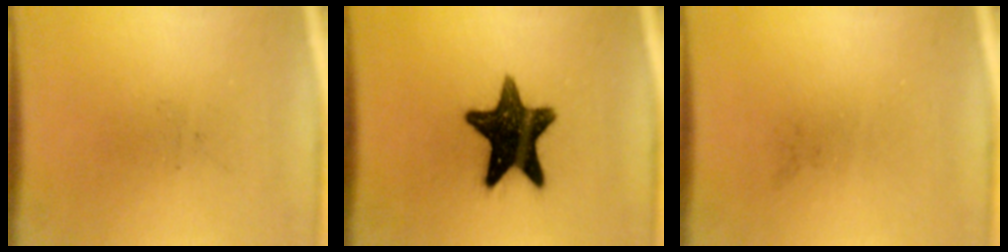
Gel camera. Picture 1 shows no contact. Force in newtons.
{"total": 15.1}
{"total": 0.0}